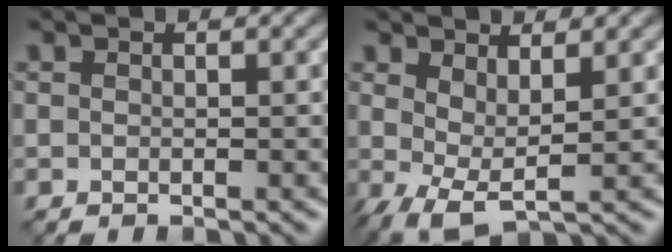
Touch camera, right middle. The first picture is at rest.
{"total": 3.6, "force": [0.4, 1.1, 3.4], "torque": [-0.074, -0.009, 0.010]}